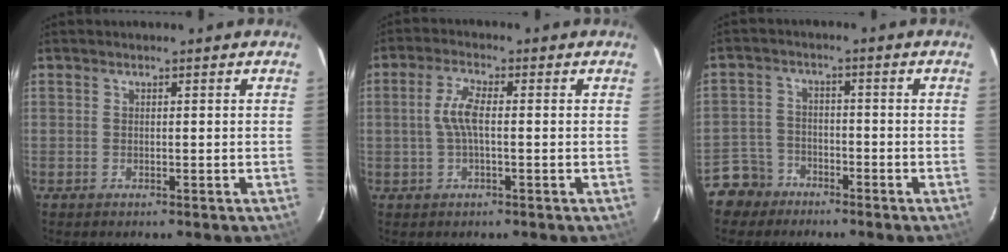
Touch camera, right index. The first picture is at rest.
{"total": 4.7, "force": [-0.1, 1.3, 4.5], "torque": [-0.093, 0.006, -0.001]}
{"total": 6.0, "force": [-4.2, 4.3, 0.1], "torque": [-0.017, 0.024, -0.084]}